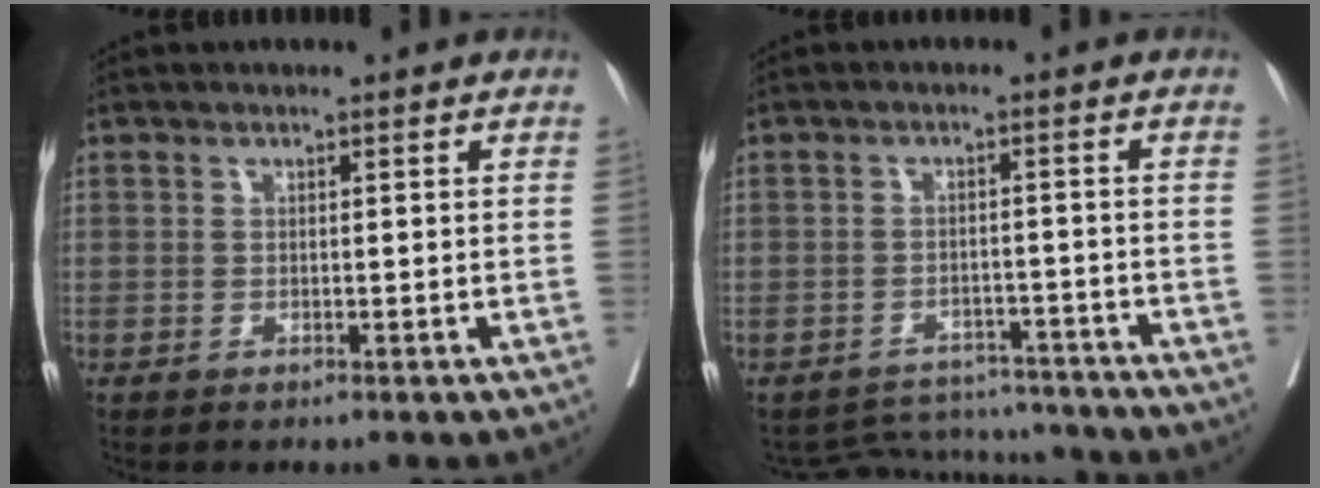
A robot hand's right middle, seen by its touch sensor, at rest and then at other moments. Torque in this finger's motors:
{"motor_torque": [-0.56, -0.49, -0.28, -0.07]}